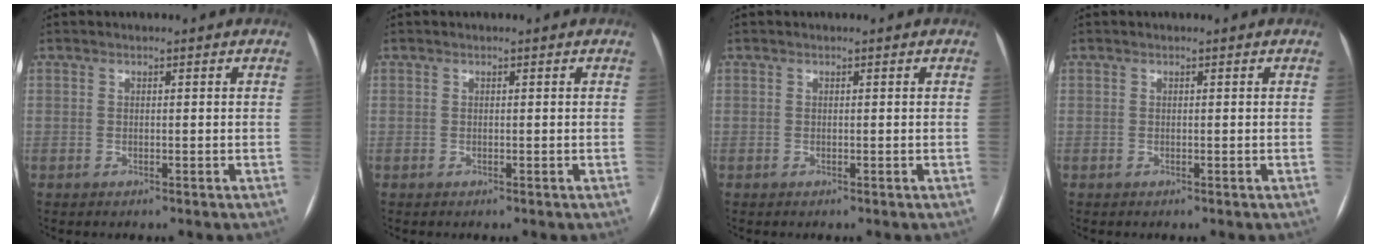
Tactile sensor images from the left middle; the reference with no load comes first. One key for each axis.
{"total": 0.0}
{"total": 0.0}
{"total": 0.0}